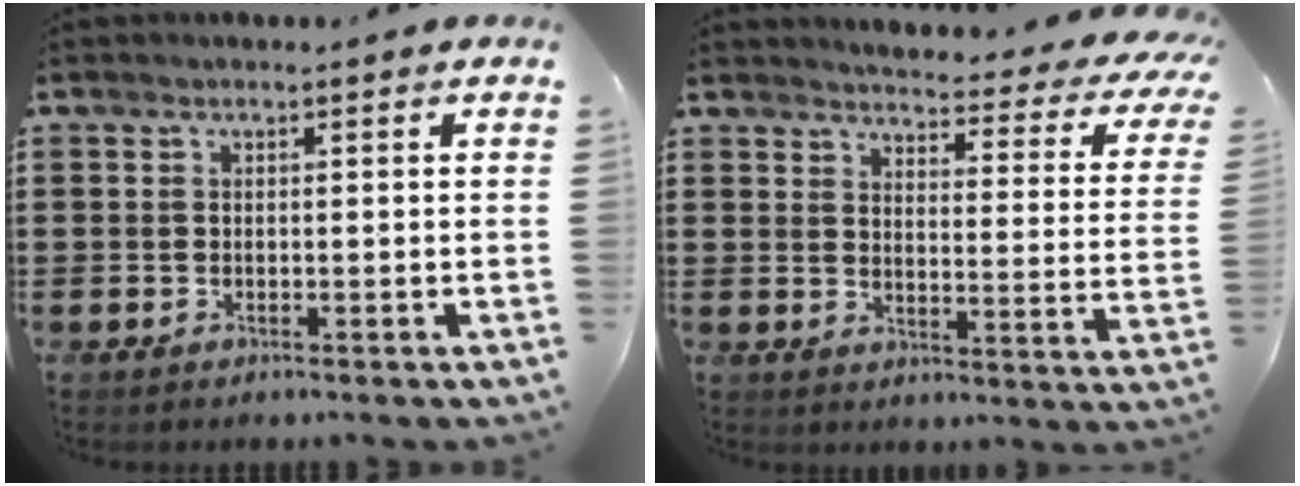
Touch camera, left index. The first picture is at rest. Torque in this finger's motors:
{"motor_torque": [1.81, -0.33, 0.69, 0.04]}